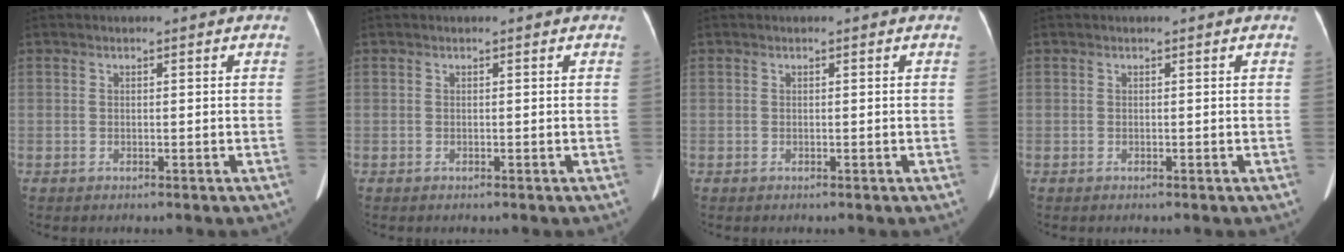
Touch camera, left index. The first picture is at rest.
{"total": 0.0}
{"total": 0.0}
{"total": 0.0}